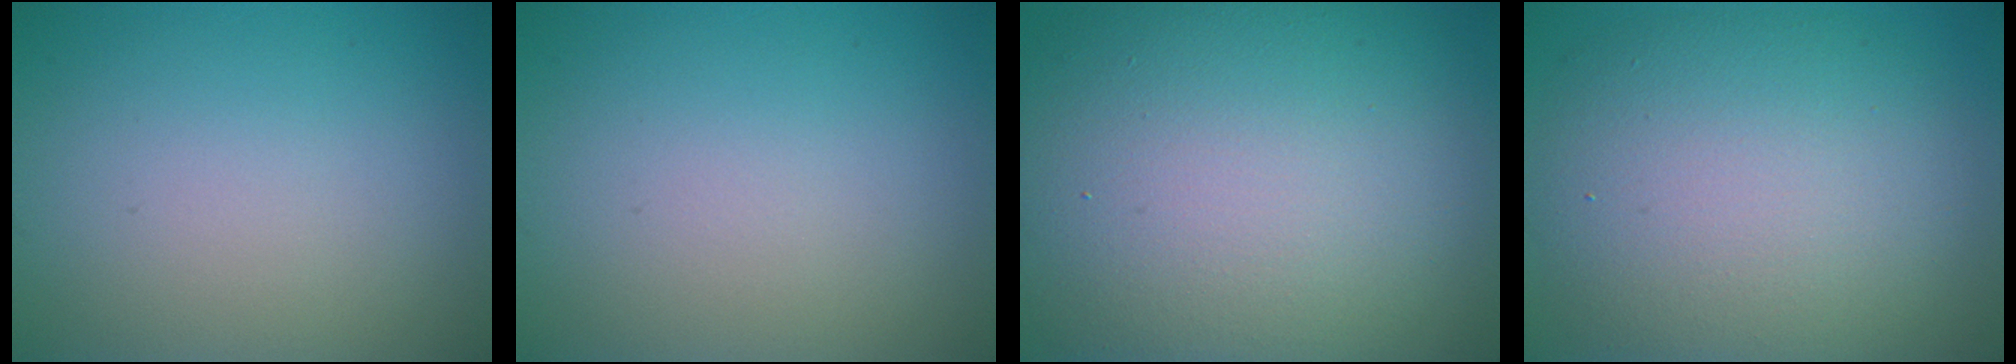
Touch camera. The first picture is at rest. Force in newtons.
{"total": 0.0}
{"total": 17.3, "press": 17.3, "slide": 1.4}
{"total": 10.7, "press": 10.7, "slide": 0.7}